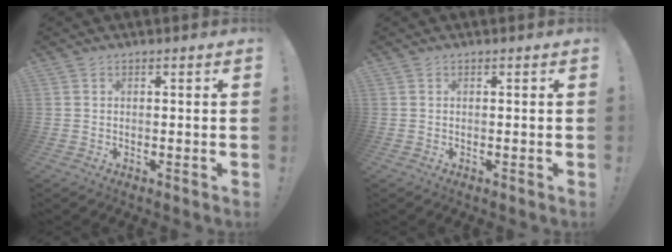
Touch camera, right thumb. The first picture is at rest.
{"total": 0.0}